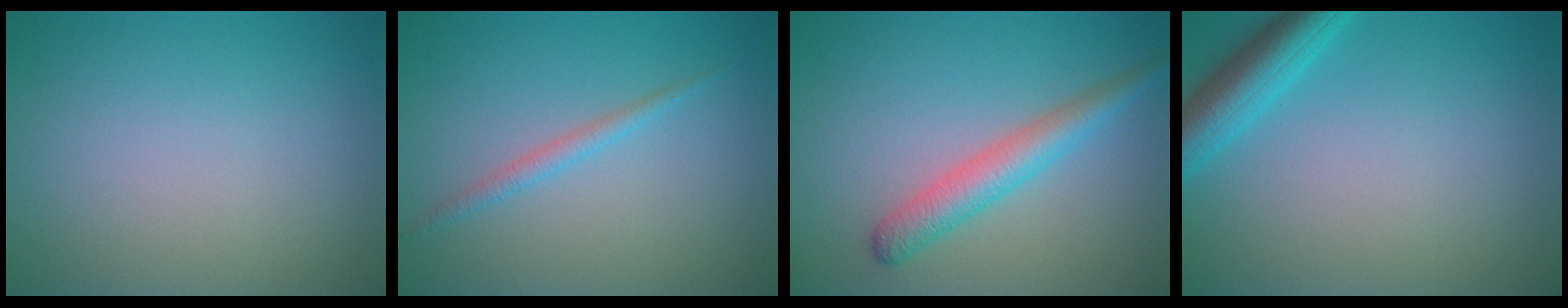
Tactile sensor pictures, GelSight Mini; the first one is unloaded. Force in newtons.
{"total": 1.3, "press": 1.3, "slide": 0.1}
{"total": 3.3, "press": 3.3, "slide": 0.2}
{"total": 4.2, "press": 4.2, "slide": 0.3}